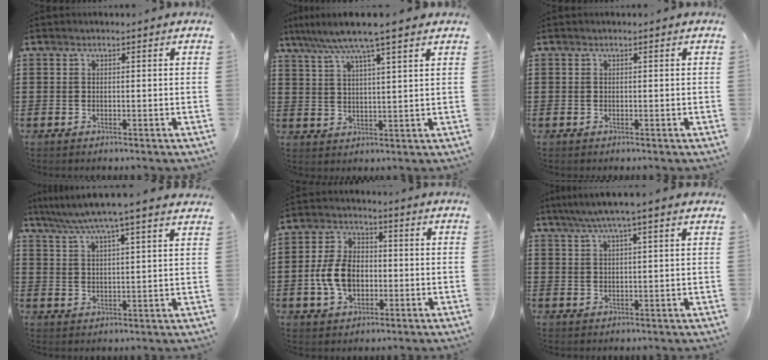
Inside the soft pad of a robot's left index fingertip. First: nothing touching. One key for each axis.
{"total": 7.4, "fx": 5.8, "fy": -0.1, "fz": 4.5, "tx": -0.105, "ty": -0.016, "tz": 0.101}
{"total": 0.0}
{"total": 6.2, "fx": 5.3, "fy": -0.5, "fz": 3.3, "tx": -0.080, "ty": -0.024, "tz": 0.090}
{"total": 7.9, "fx": -1.4, "fy": 5.4, "fz": 5.6, "tx": -0.138, "ty": 0.006, "tz": -0.033}
{"total": 4.1, "fx": 3.0, "fy": -0.2, "fz": 2.8, "tx": -0.060, "ty": -0.001, "tz": 0.053}